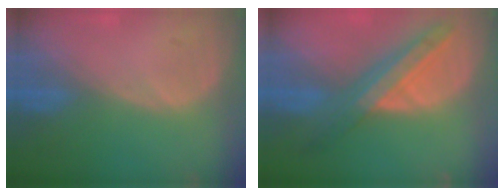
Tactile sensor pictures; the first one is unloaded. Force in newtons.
{"total": 8.5, "press": 7.5, "slide": 4.0}